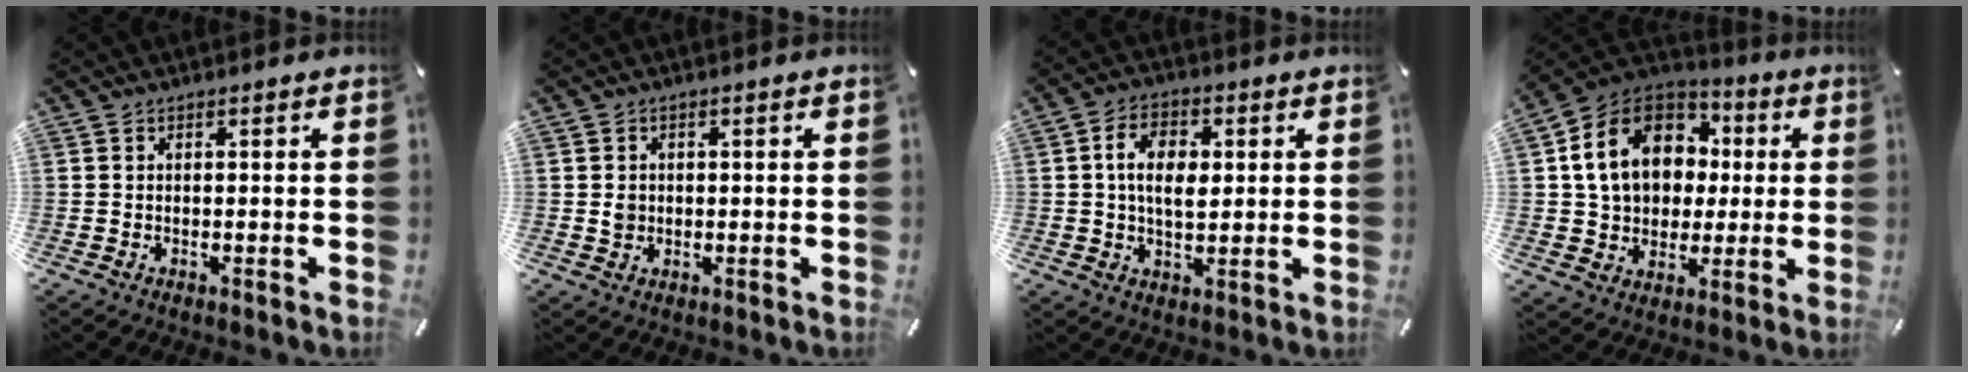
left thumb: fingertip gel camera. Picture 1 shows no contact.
{"total": 1.9, "force": [0.1, 1.8, 0.6], "torque": [-0.006, 0.004, -0.002]}
{"total": 8.9, "force": [1.4, 5.7, 6.6], "torque": [-0.125, 0.011, 0.022]}
{"total": 16.8, "force": [2.8, 13.9, 9.1], "torque": [-0.187, 0.005, 0.054]}